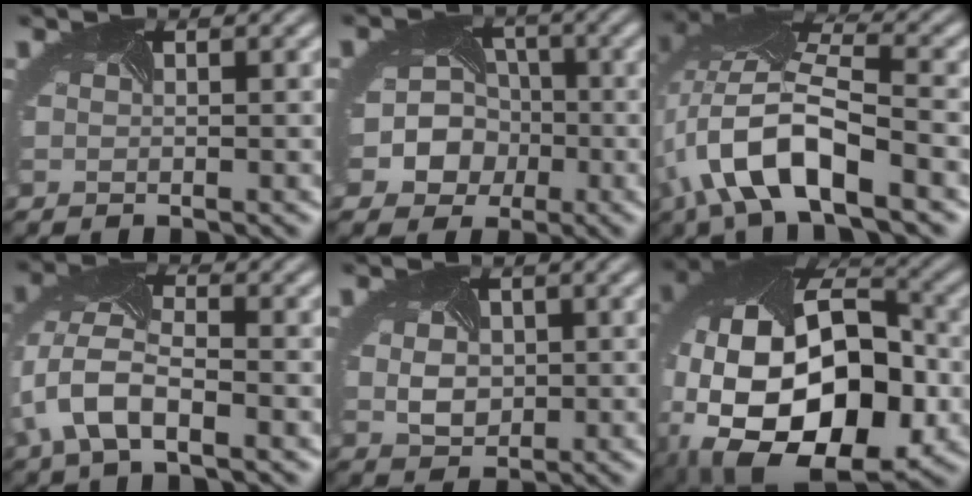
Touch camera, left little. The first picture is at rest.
{"total": 8.3, "force": [-2.3, 7.4, 2.9], "torque": [-0.052, -0.001, -0.066]}
{"total": 9.7, "force": [-4.3, 3.6, 8.0], "torque": [-0.167, 0.003, -0.083]}
{"total": 7.0, "force": [-2.4, 3.8, 5.3], "torque": [-0.132, -0.003, -0.053]}
{"total": 2.7, "force": [0.2, 2.3, 1.5], "torque": [-0.041, -0.006, 0.012]}
{"total": 18.7, "force": [-4.1, 11.7, 14.0], "torque": [-0.260, -0.027, -0.047]}